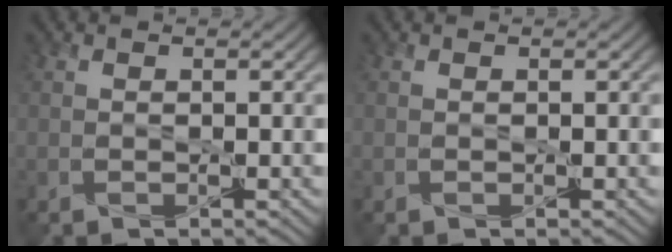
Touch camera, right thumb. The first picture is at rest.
{"total": 0.0}